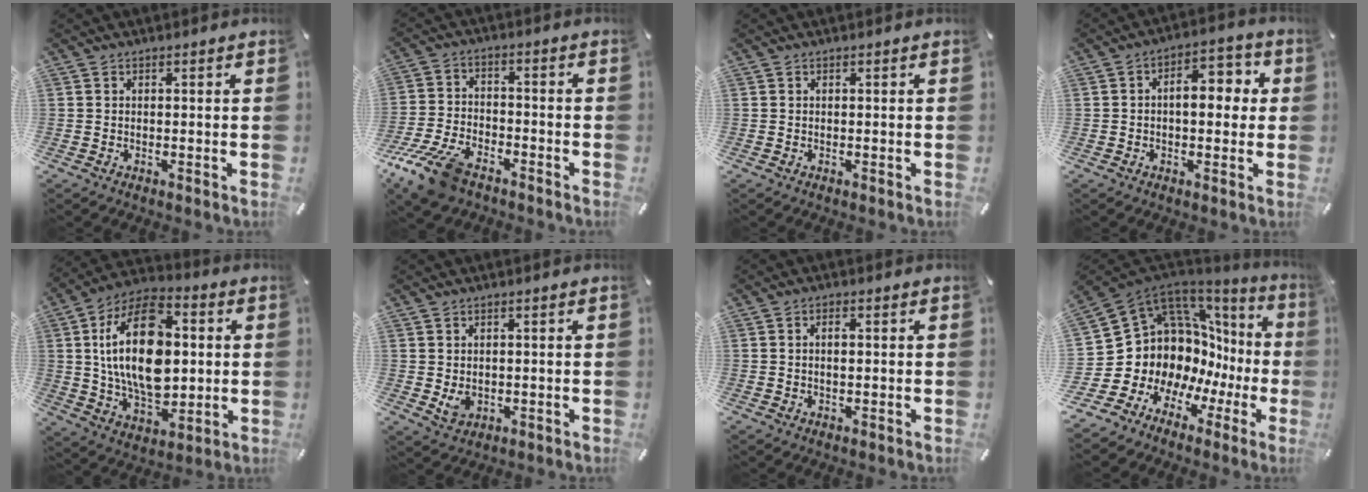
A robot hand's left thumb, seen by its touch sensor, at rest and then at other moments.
{"total": 12.3, "force": [-8.4, 5.9, 6.8], "torque": [-0.140, 0.040, -0.157]}
{"total": 0.0}
{"total": 8.8, "force": [0.5, 5.0, 7.2], "torque": [-0.095, 0.004, 0.000]}
{"total": 21.8, "force": [2.2, 13.8, 16.8], "torque": [-0.335, 0.001, 0.030]}
{"total": 3.4, "force": [0.0, 2.8, 1.8], "torque": [-0.021, -0.005, -0.001]}
{"total": 1.9, "force": [0.1, 0.9, 1.7], "torque": [-0.033, 0.004, 0.000]}
{"total": 12.8, "force": [2.1, 11.2, 5.7], "torque": [-0.094, -0.079, 0.077]}